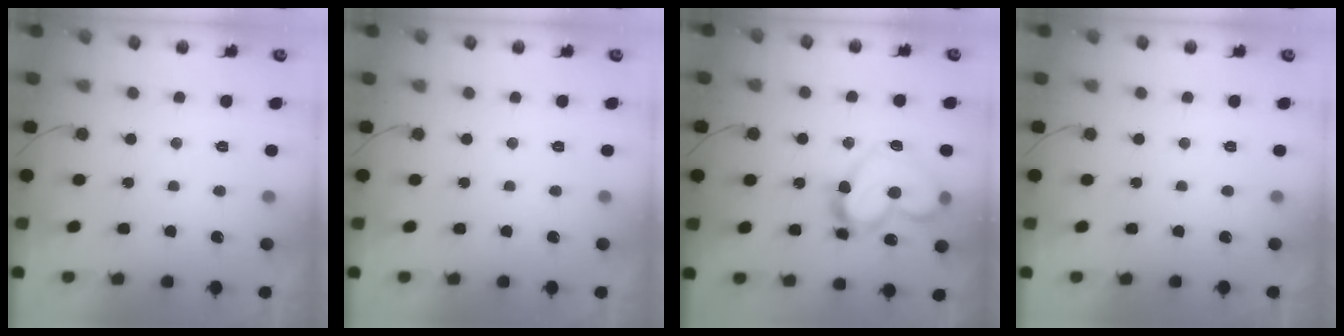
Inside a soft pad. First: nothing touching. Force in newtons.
{"total": 0.0}
{"total": 17.5, "press": 17.4, "slide": 1.5}
{"total": 1.8, "press": 1.8, "slide": 0.0}